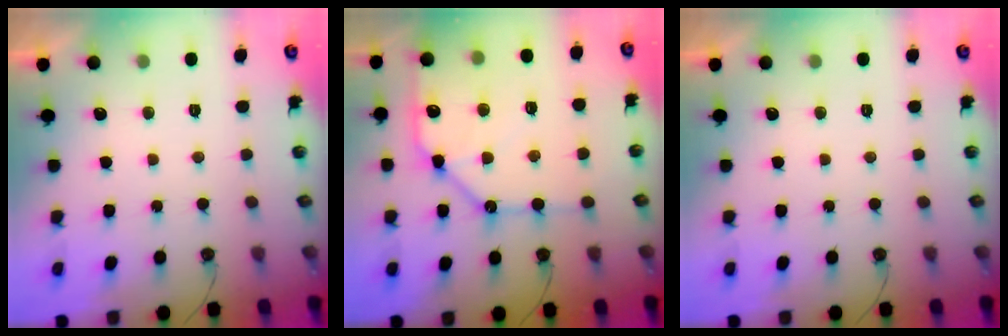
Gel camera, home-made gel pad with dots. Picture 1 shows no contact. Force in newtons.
{"total": 16.6, "press": 16.5, "slide": 1.9}
{"total": 0.0}